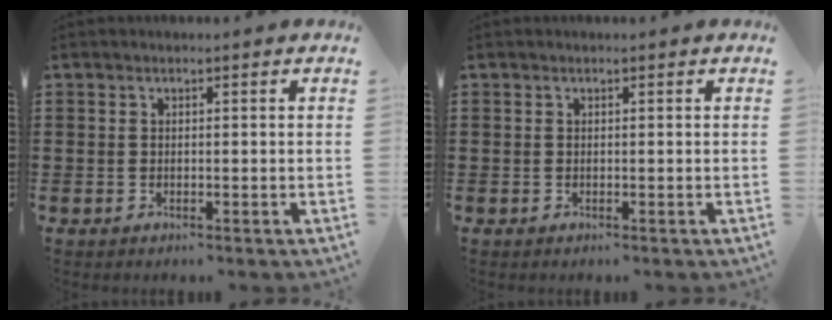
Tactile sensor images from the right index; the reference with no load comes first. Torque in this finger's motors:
{"motor_torque": [0.29, 0.38, 0.00, 0.00]}